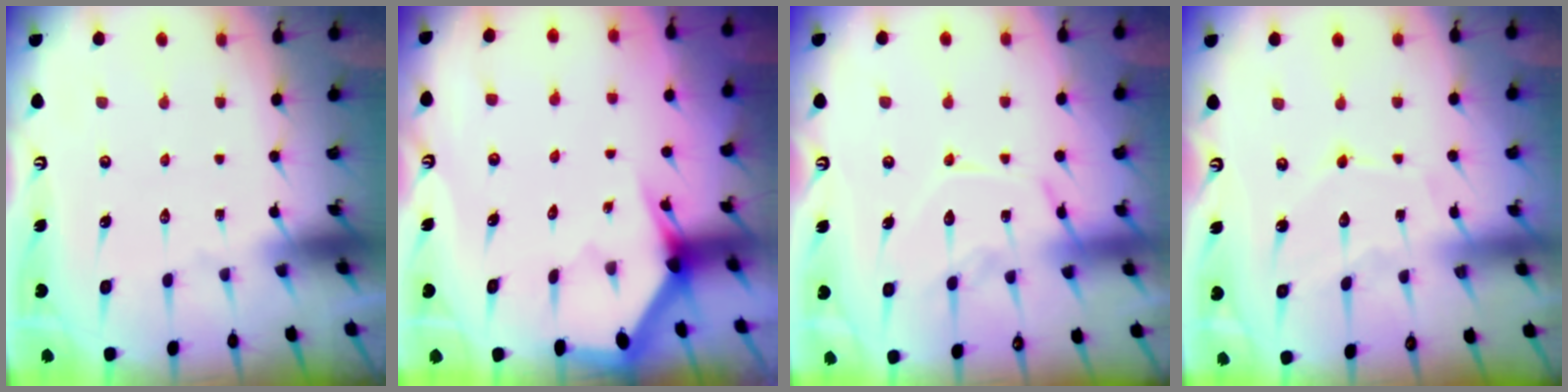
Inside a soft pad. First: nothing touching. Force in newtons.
{"total": 3.0, "press": 3.0, "slide": 0.1}
{"total": 13.1, "press": 13.0, "slide": 1.0}
{"total": 6.9, "press": 6.9, "slide": 0.3}